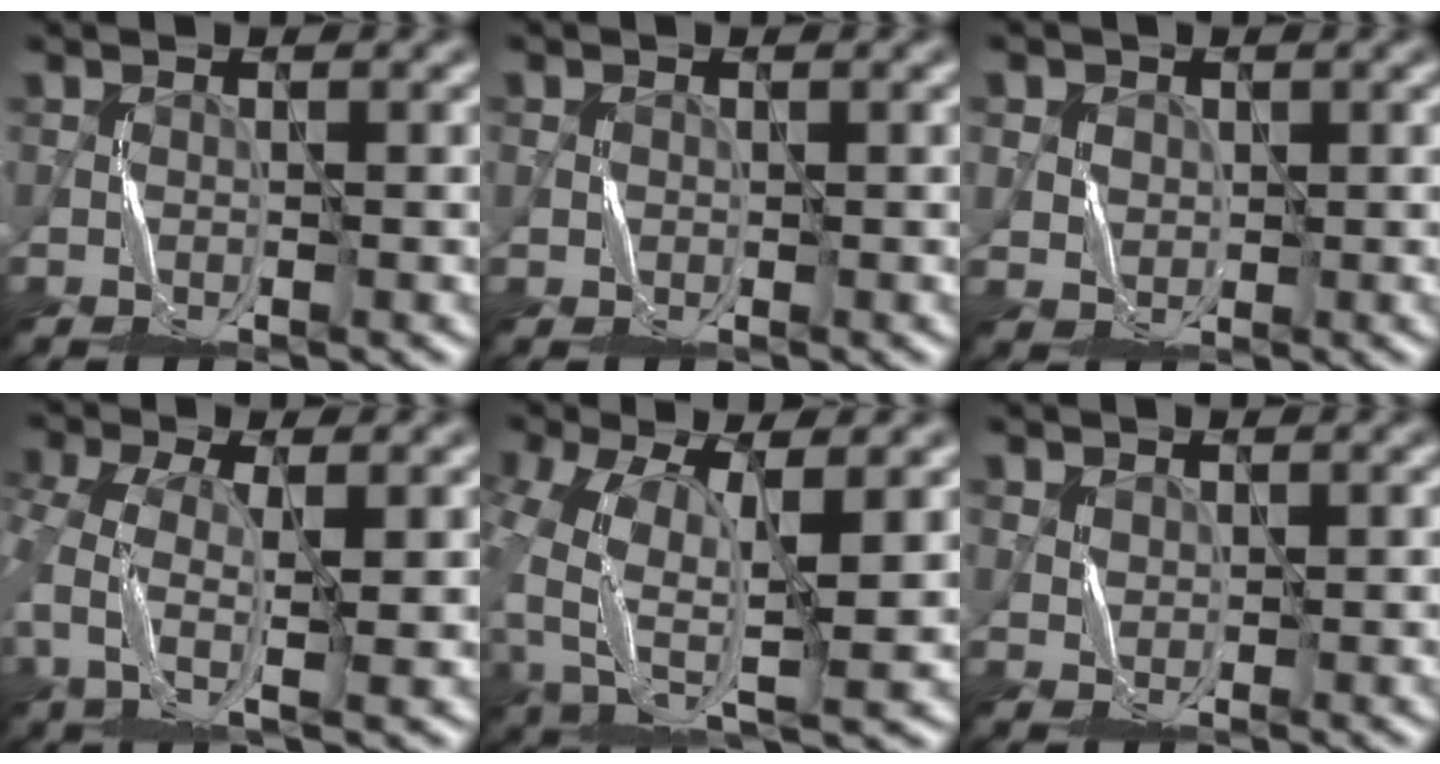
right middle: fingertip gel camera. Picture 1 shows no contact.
{"total": 0.7, "force": [0.0, 0.7, 0.0], "torque": [-0.002, -0.004, 0.004]}
{"total": 2.5, "force": [0.9, 2.2, 0.6], "torque": [-0.033, -0.001, 0.031]}
{"total": 5.3, "force": [-1.0, 2.7, 4.5], "torque": [-0.116, 0.000, -0.026]}
{"total": 9.5, "force": [-1.6, 4.9, 8.0], "torque": [-0.177, -0.017, -0.030]}
{"total": 1.0, "force": [0.5, 0.8, 0.2], "torque": [-0.006, -0.004, 0.015]}